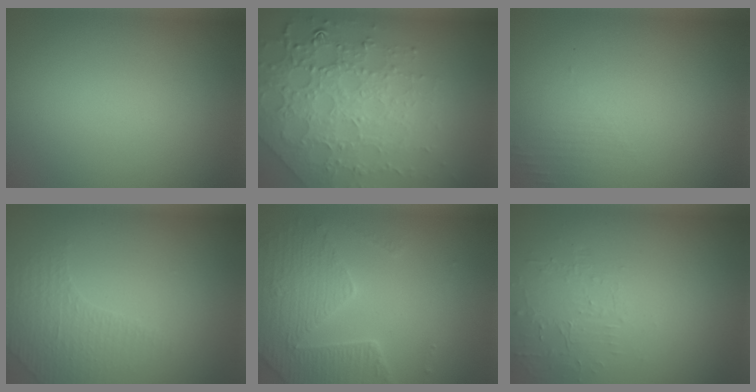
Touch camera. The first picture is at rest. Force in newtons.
{"total": 7.8, "press": 5.6, "slide": 5.5}
{"total": 1.3, "press": 0.1, "slide": 1.3}
{"total": 1.5, "press": 1.2, "slide": 0.8}
{"total": 4.5, "press": 4.2, "slide": 1.5}
{"total": 1.6, "press": 0.3, "slide": 1.6}